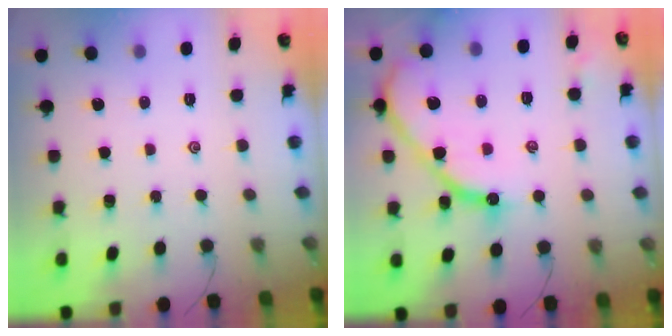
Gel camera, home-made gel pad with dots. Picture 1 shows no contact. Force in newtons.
{"total": 13.1, "press": 13.0, "slide": 1.2}